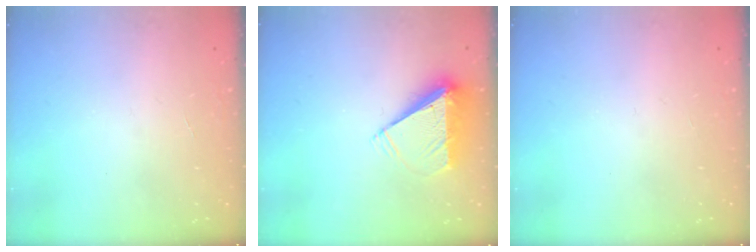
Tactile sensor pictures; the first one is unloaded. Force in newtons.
{"total": 7.0, "press": 6.9, "slide": 1.1}
{"total": 0.0}